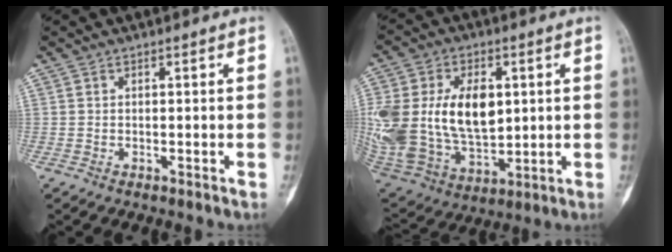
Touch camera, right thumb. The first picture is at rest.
{"total": 26.1, "force": [3.7, 16.6, 19.8], "torque": [-0.419, 0.002, 0.085]}